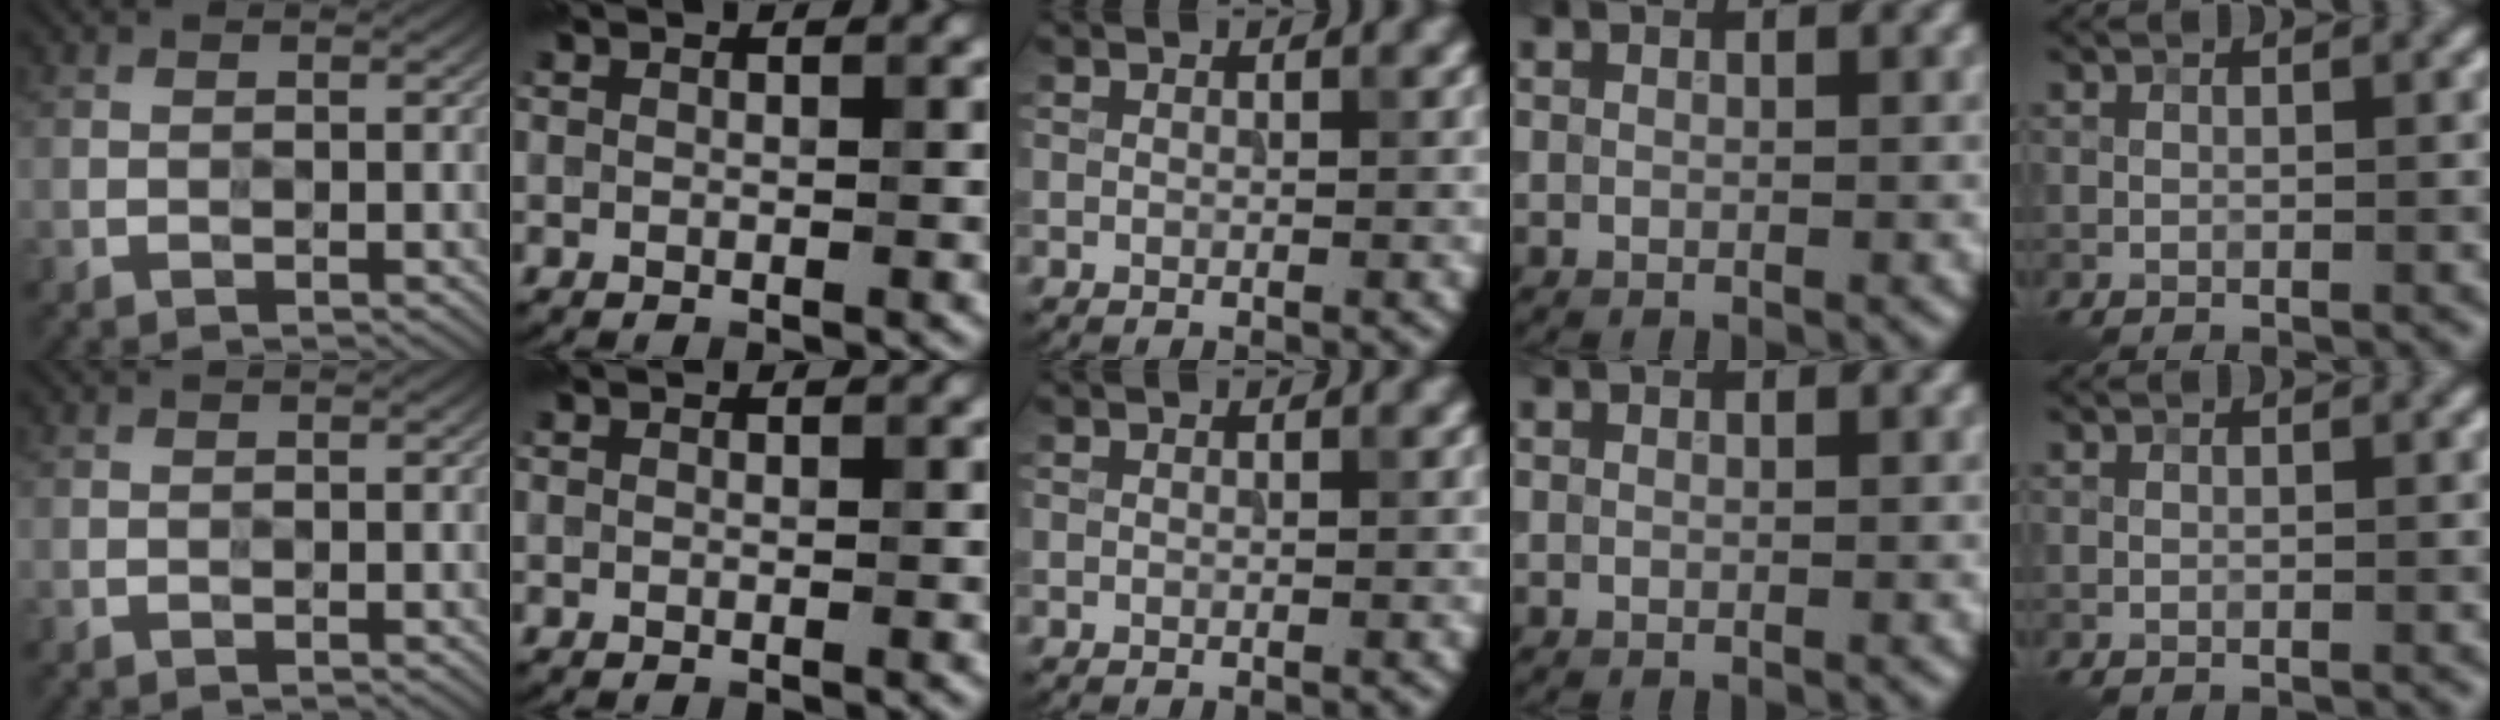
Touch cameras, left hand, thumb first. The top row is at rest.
{}